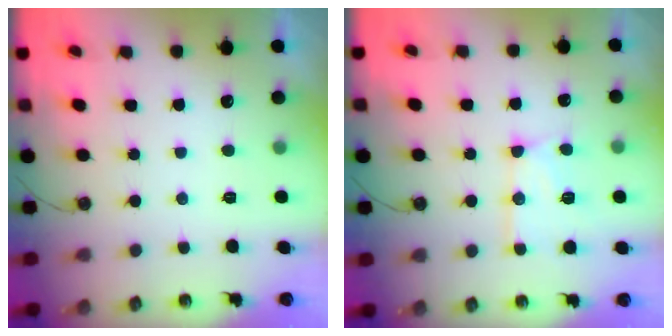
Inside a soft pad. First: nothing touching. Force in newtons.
{"total": 13.2, "press": 13.1, "slide": 1.3}